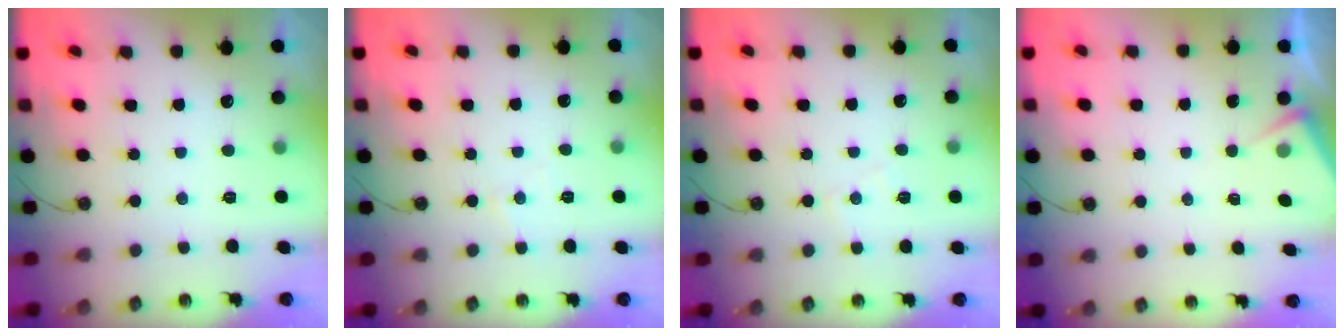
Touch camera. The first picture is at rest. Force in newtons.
{"total": 4.1, "press": 4.0, "slide": 0.8}
{"total": 5.2, "press": 5.2, "slide": 0.7}
{"total": 3.9, "press": 3.8, "slide": 0.6}